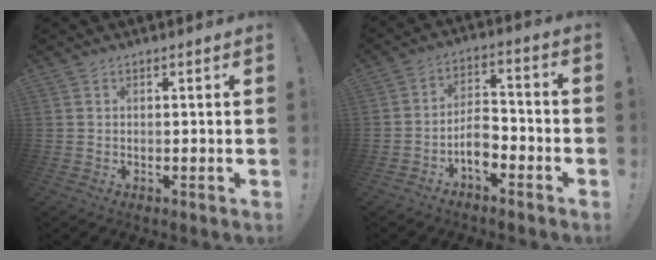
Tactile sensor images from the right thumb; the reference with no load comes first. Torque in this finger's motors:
{"motor_torque": [1.10, 0.17, 0.50, -0.63, 0.10]}